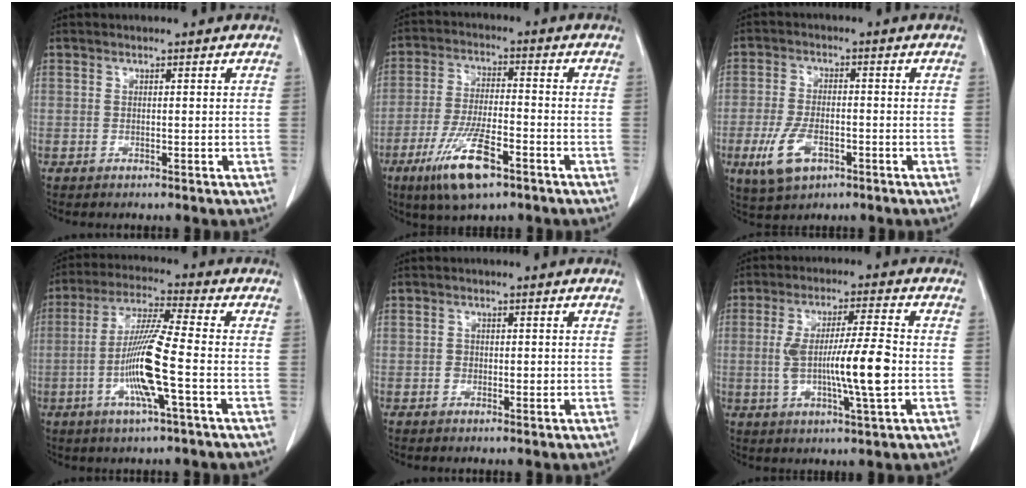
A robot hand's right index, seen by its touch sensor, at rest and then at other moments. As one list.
[{"total": 10.8, "force": [-6.0, 2.4, 8.7], "torque": [-0.172, -0.018, -0.105]}, {"total": 7.2, "force": [-3.1, 3.6, 5.4], "torque": [-0.117, -0.004, -0.051]}, {"total": 11.3, "force": [-2.9, -0.2, 10.9], "torque": [-0.216, -0.007, -0.061]}, {"total": 1.6, "force": [-0.2, 1.2, 1.1], "torque": [-0.016, 0.002, -0.003]}, {"total": 11.2, "force": [-1.3, 0.5, 11.1], "torque": [-0.206, 0.002, -0.024]}]